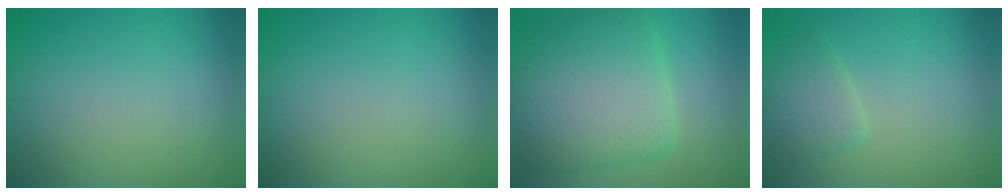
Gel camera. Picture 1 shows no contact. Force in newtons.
{"total": 0.0}
{"total": 9.2, "press": 9.2, "slide": 0.5}
{"total": 2.5, "press": 2.5, "slide": 0.2}